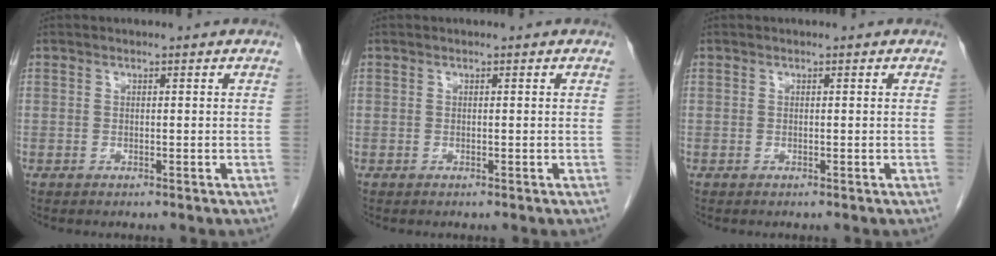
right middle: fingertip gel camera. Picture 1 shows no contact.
{"total": 0.0}
{"total": 0.0}